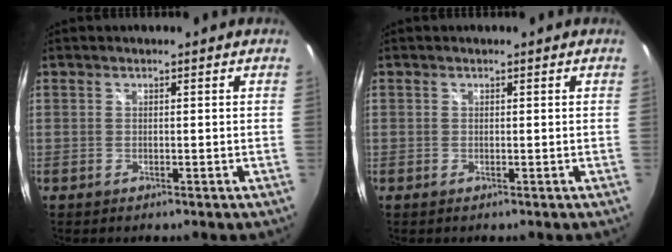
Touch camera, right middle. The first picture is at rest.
{"total": 0.0}